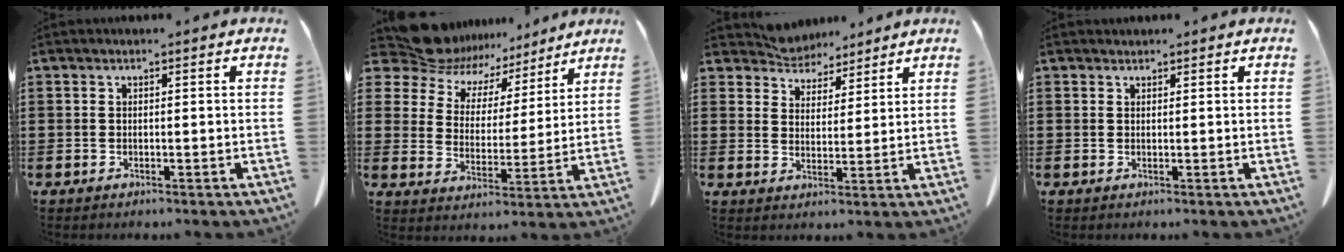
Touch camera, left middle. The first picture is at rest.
{"total": 9.3, "force": [8.4, 3.7, 1.3], "torque": [-0.077, -0.046, 0.158]}
{"total": 4.8, "force": [4.4, 1.9, -0.1], "torque": [-0.025, -0.021, 0.079]}
{"total": 1.1, "force": [1.0, 0.5, -0.1], "torque": [-0.002, 0.000, 0.020]}